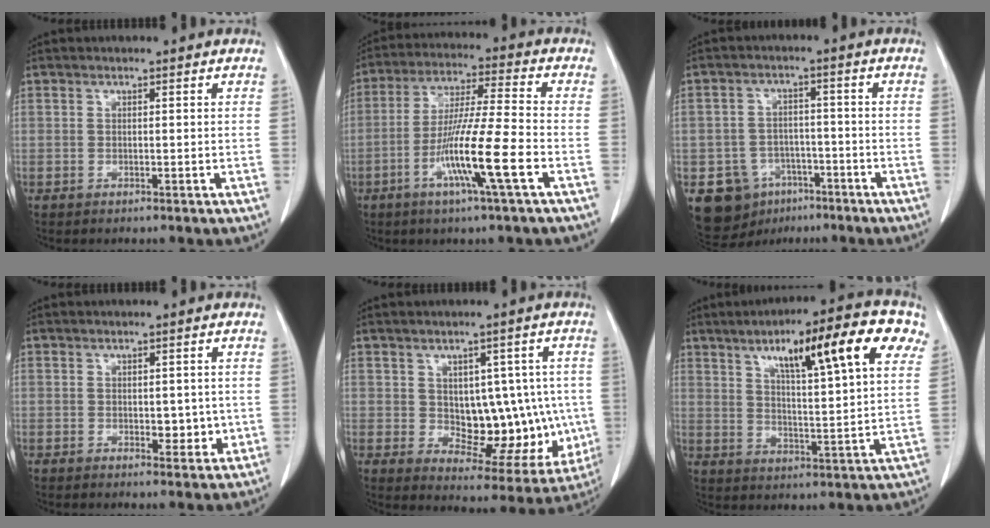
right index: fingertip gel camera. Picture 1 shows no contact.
{"total": 12.5, "force": [-4.7, -0.7, 11.5], "torque": [-0.220, -0.013, -0.091]}
{"total": 9.7, "force": [-4.9, 7.9, 2.6], "torque": [-0.052, 0.016, -0.066]}
{"total": 3.7, "force": [-0.4, 2.1, 3.0], "torque": [-0.030, -0.003, 0.003]}
{"total": 13.7, "force": [-0.1, 7.6, 11.4], "torque": [-0.128, 0.013, 0.026]}
{"total": 18.7, "force": [9.1, 2.4, 16.1], "torque": [-0.236, 0.024, 0.133]}